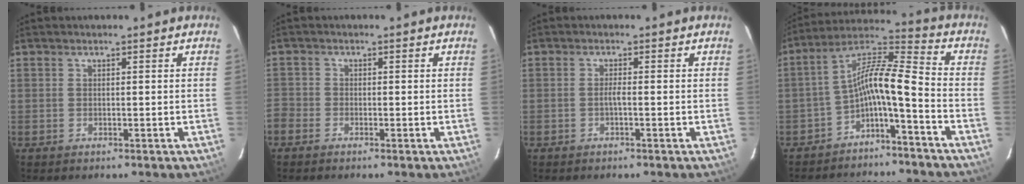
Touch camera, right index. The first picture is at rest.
{"total": 3.5, "force": [-2.0, 2.8, 0.7], "torque": [-0.025, 0.003, -0.048]}
{"total": 1.2, "force": [-0.4, -0.1, 1.1], "torque": [-0.019, 0.002, -0.010]}
{"total": 9.4, "force": [-4.5, 1.3, 8.1], "torque": [-0.172, 0.021, -0.086]}